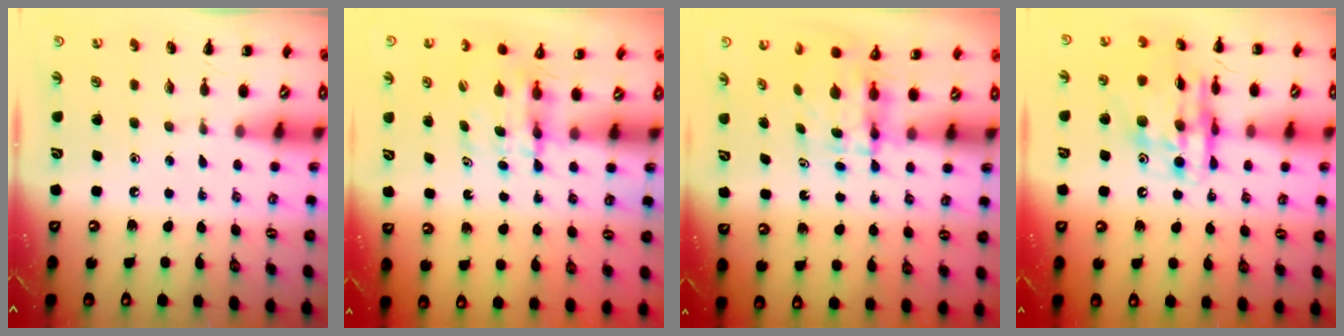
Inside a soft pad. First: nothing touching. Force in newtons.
{"total": 4.6, "press": 4.6, "slide": 0.1}
{"total": 4.6, "press": 4.6, "slide": 0.5}
{"total": 16.5, "press": 16.0, "slide": 4.0}